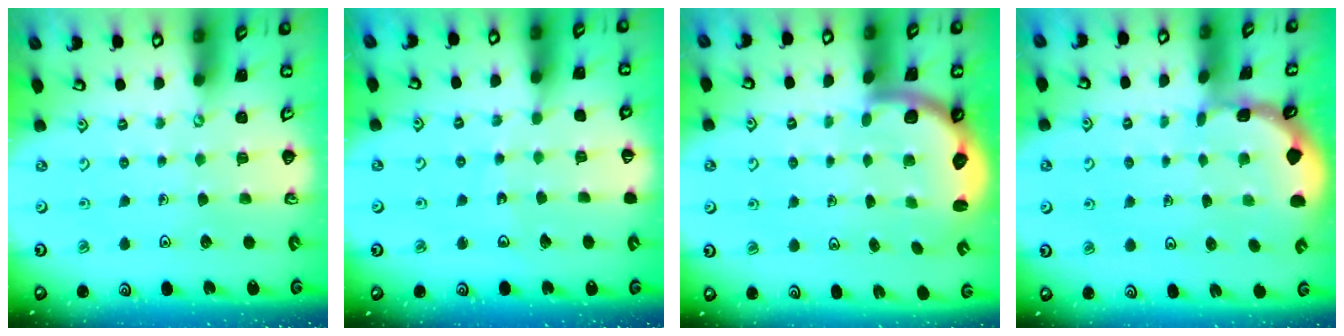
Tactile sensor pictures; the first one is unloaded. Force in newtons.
{"total": 4.6, "press": 4.6, "slide": 0.5}
{"total": 2.8, "press": 2.2, "slide": 1.8}
{"total": 1.2, "press": 1.1, "slide": 0.2}